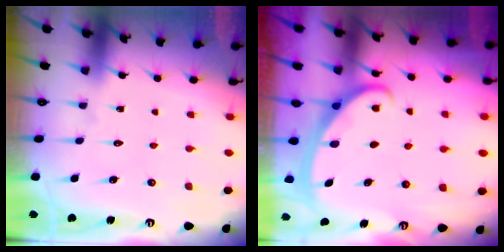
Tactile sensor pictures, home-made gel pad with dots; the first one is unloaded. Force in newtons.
{"total": 3.0, "press": 3.0, "slide": 0.4}